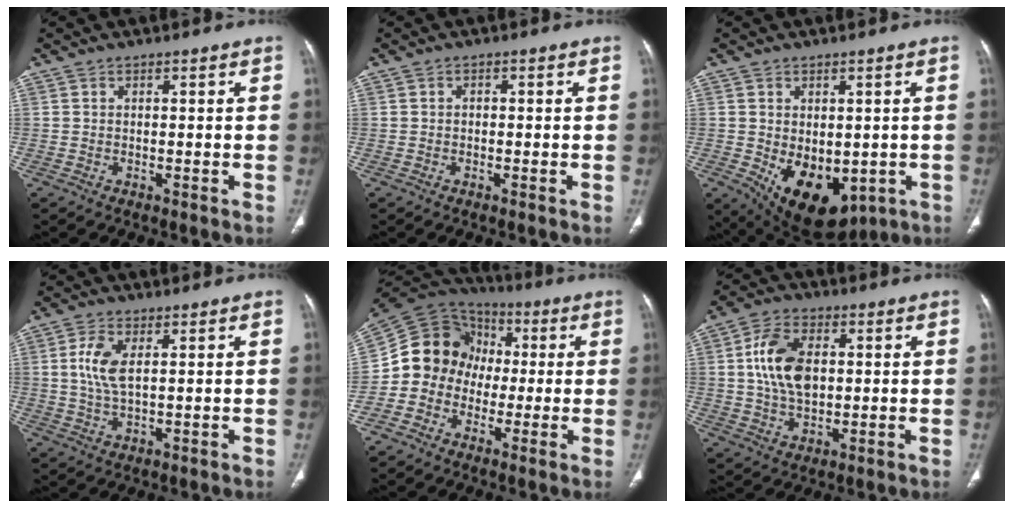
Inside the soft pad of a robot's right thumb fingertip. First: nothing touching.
{"total": 0.8, "force": [-0.2, 0.7, 0.4], "torque": [0.001, 0.003, -0.008]}
{"total": 14.2, "force": [-3.5, 9.0, 10.5], "torque": [-0.135, -0.013, -0.022]}
{"total": 5.9, "force": [1.3, 2.7, 5.0], "torque": [-0.114, -0.004, 0.025]}
{"total": 13.8, "force": [-1.5, 12.3, 5.9], "torque": [-0.083, 0.046, -0.040]}
{"total": 11.2, "force": [1.5, 7.1, 8.5], "torque": [-0.148, 0.002, 0.028]}